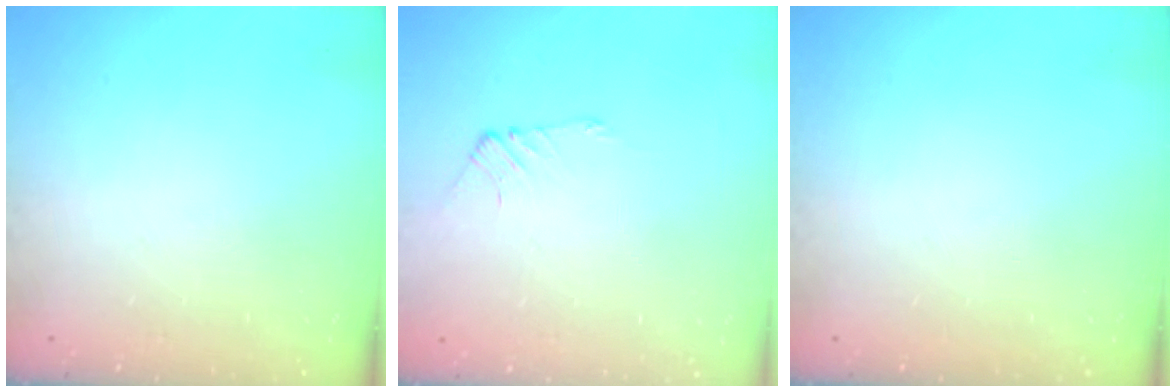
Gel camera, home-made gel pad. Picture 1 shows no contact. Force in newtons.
{"total": 3.0, "press": 2.9, "slide": 0.5}
{"total": 0.0}